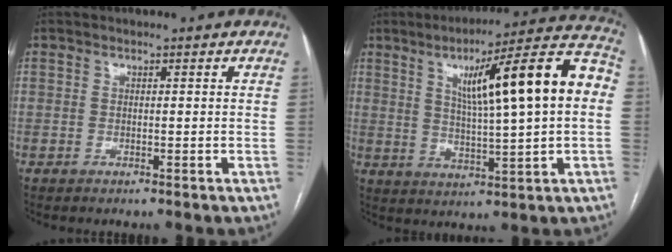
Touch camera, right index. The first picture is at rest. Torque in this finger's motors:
{"motor_torque": [1.56, 0.58, 0.39, 0.21]}